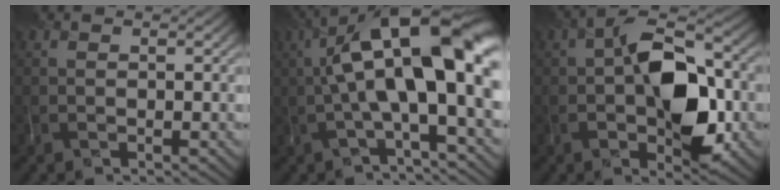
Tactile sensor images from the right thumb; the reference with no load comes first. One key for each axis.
{"total": 15.6, "fx": 1.4, "fy": 5.0, "fz": 14.7, "tx": -0.240, "ty": 0.030, "tz": 0.021}
{"total": 10.5, "fx": -1.6, "fy": 5.3, "fz": 9.0, "tx": -0.142, "ty": 0.010, "tz": -0.024}